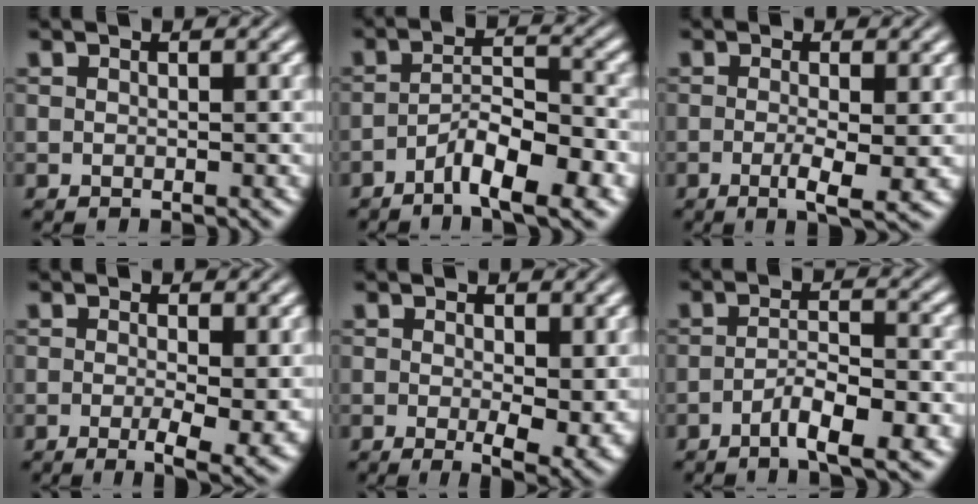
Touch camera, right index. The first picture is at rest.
{"total": 5.0, "force": [-3.2, 1.2, 3.7], "torque": [-0.043, -0.002, -0.056]}
{"total": 3.2, "force": [-1.0, 0.2, 3.0], "torque": [-0.051, -0.015, -0.013]}
{"total": 4.3, "force": [-1.8, 0.9, 3.8], "torque": [-0.057, -0.022, -0.022]}
{"total": 4.2, "force": [-0.8, 1.3, 3.9], "torque": [-0.052, -0.025, -0.005]}
{"total": 3.6, "force": [-2.5, -0.1, 2.6], "torque": [-0.032, -0.006, -0.041]}